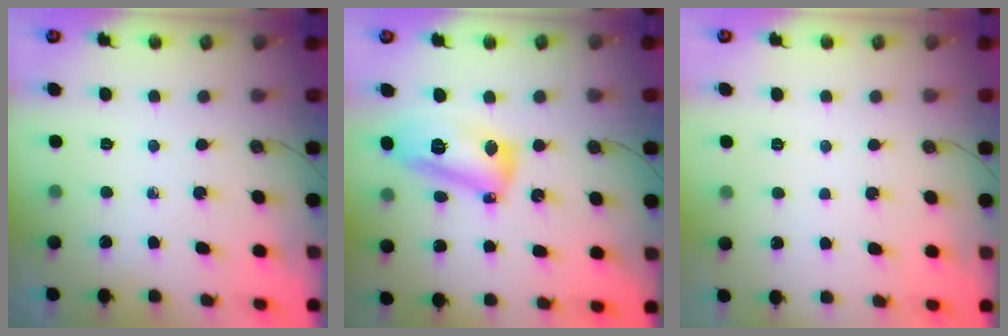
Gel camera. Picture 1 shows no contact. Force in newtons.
{"total": 17.1, "press": 17.0, "slide": 1.4}
{"total": 4.9, "press": 2.9, "slide": 4.0}